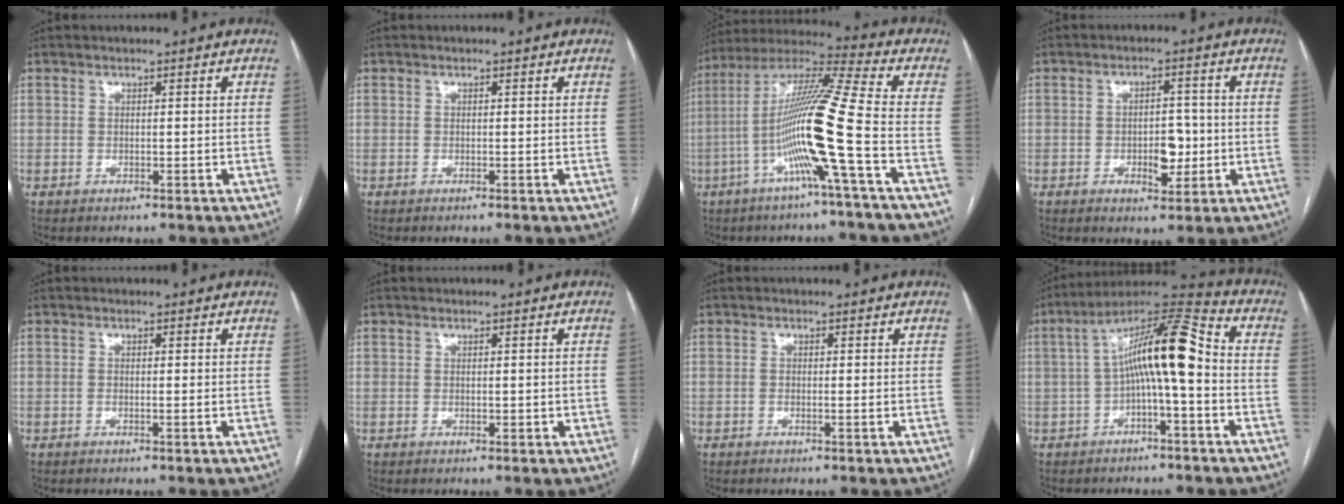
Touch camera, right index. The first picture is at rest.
{"total": 0.0}
{"total": 15.9, "force": [-4.5, -2.0, 15.1], "torque": [-0.286, 0.000, -0.097]}
{"total": 5.2, "force": [-1.0, 2.6, 4.3], "torque": [-0.059, 0.004, -0.009]}
{"total": 0.7, "force": [-0.1, 0.1, 0.7], "torque": [-0.013, -0.001, -0.002]}
{"total": 1.1, "force": [0.0, 0.7, 0.8], "torque": [-0.015, 0.003, 0.004]}
{"total": 0.9, "force": [-0.2, 0.1, 0.9], "torque": [-0.017, -0.001, -0.002]}
{"total": 12.8, "force": [-0.5, 2.0, 12.7], "torque": [-0.218, 0.043, -0.012]}